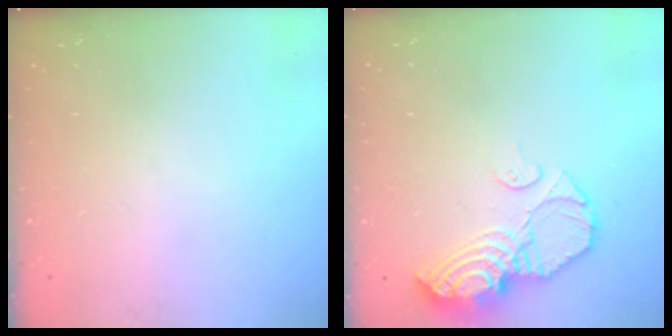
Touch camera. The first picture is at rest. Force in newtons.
{"total": 12.7, "press": 12.6, "slide": 1.9}